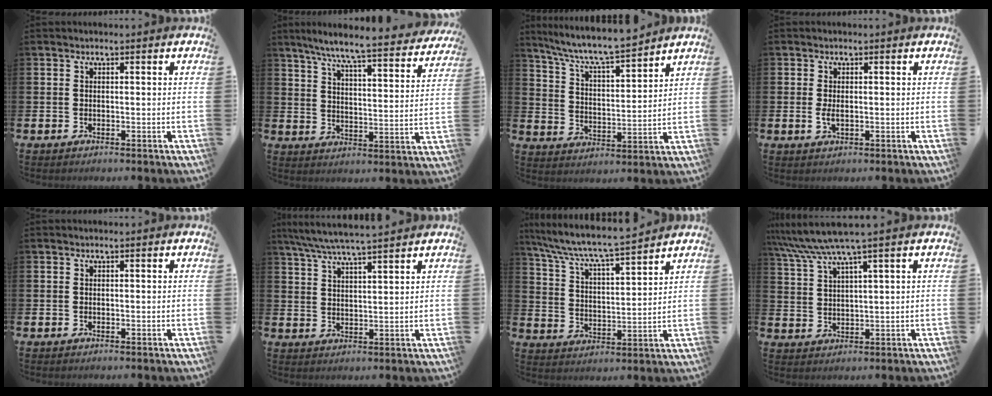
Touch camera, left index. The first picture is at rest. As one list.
[{"total": 7.6, "force": [6.8, 0.0, 3.2], "torque": [-0.080, -0.051, 0.113]}, {"total": 7.7, "force": [7.3, 0.5, 2.3], "torque": [-0.073, -0.056, 0.126]}, {"total": 1.6, "force": [0.0, 0.7, 1.5], "torque": [-0.020, -0.001, -0.003]}, {"total": 0.0}, {"total": 6.0, "force": [5.6, 0.0, 2.2], "torque": [-0.057, -0.023, 0.100]}, {"total": 7.0, "force": [6.6, 0.2, 2.3], "torque": [-0.071, -0.053, 0.109]}, {"total": 5.9, "force": [4.6, 0.1, 3.8], "torque": [-0.088, -0.012, 0.078]}]